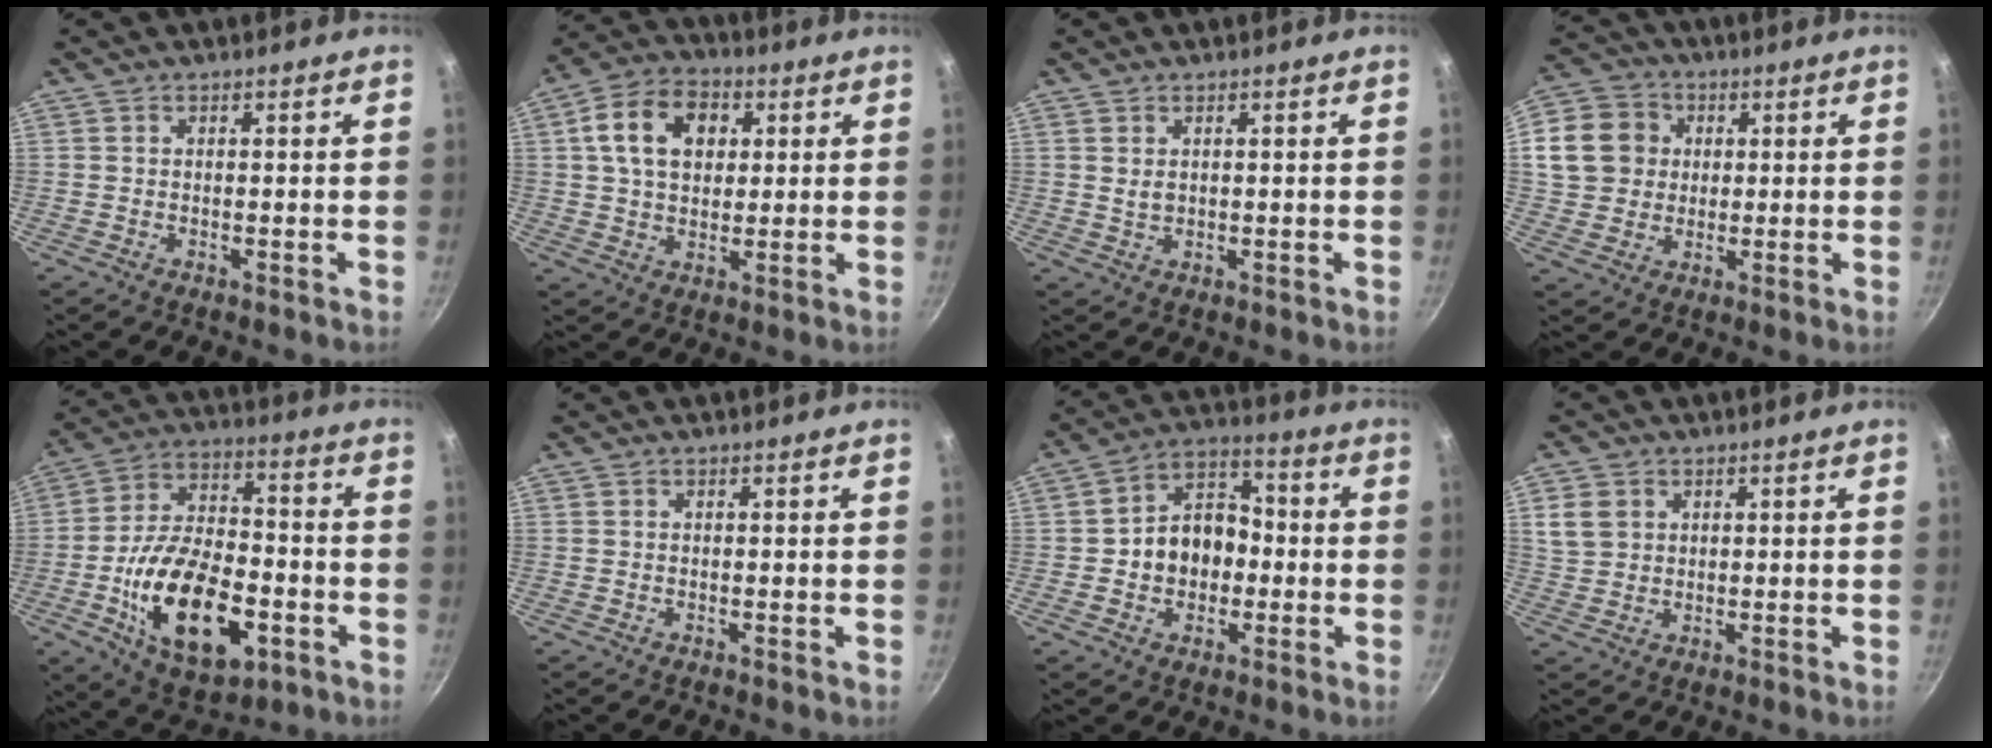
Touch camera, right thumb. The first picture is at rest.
{"total": 12.2, "force": [3.2, 8.8, 7.9], "torque": [-0.118, 0.009, 0.042]}
{"total": 1.7, "force": [0.5, 1.2, 1.1], "torque": [-0.017, -0.003, 0.012]}
{"total": 13.0, "force": [2.6, 11.3, 5.8], "torque": [-0.089, 0.017, 0.040]}
{"total": 21.9, "force": [-6.7, 11.9, 17.0], "torque": [-0.277, 0.030, -0.108]}
{"total": 0.0}
{"total": 11.6, "force": [-1.0, 9.2, 7.0], "torque": [-0.065, 0.029, -0.030]}
{"total": 5.0, "force": [1.6, 4.1, 2.4], "torque": [-0.031, 0.001, 0.035]}